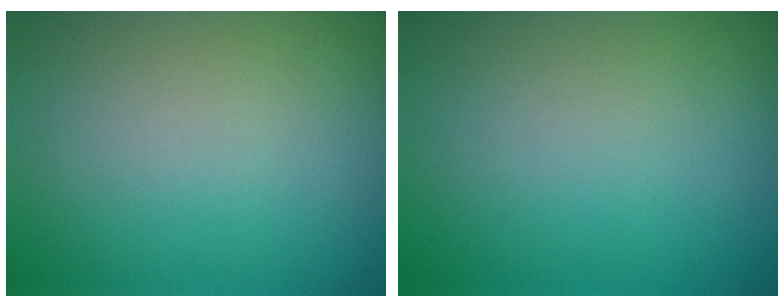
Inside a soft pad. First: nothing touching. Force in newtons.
{"total": 0.0}